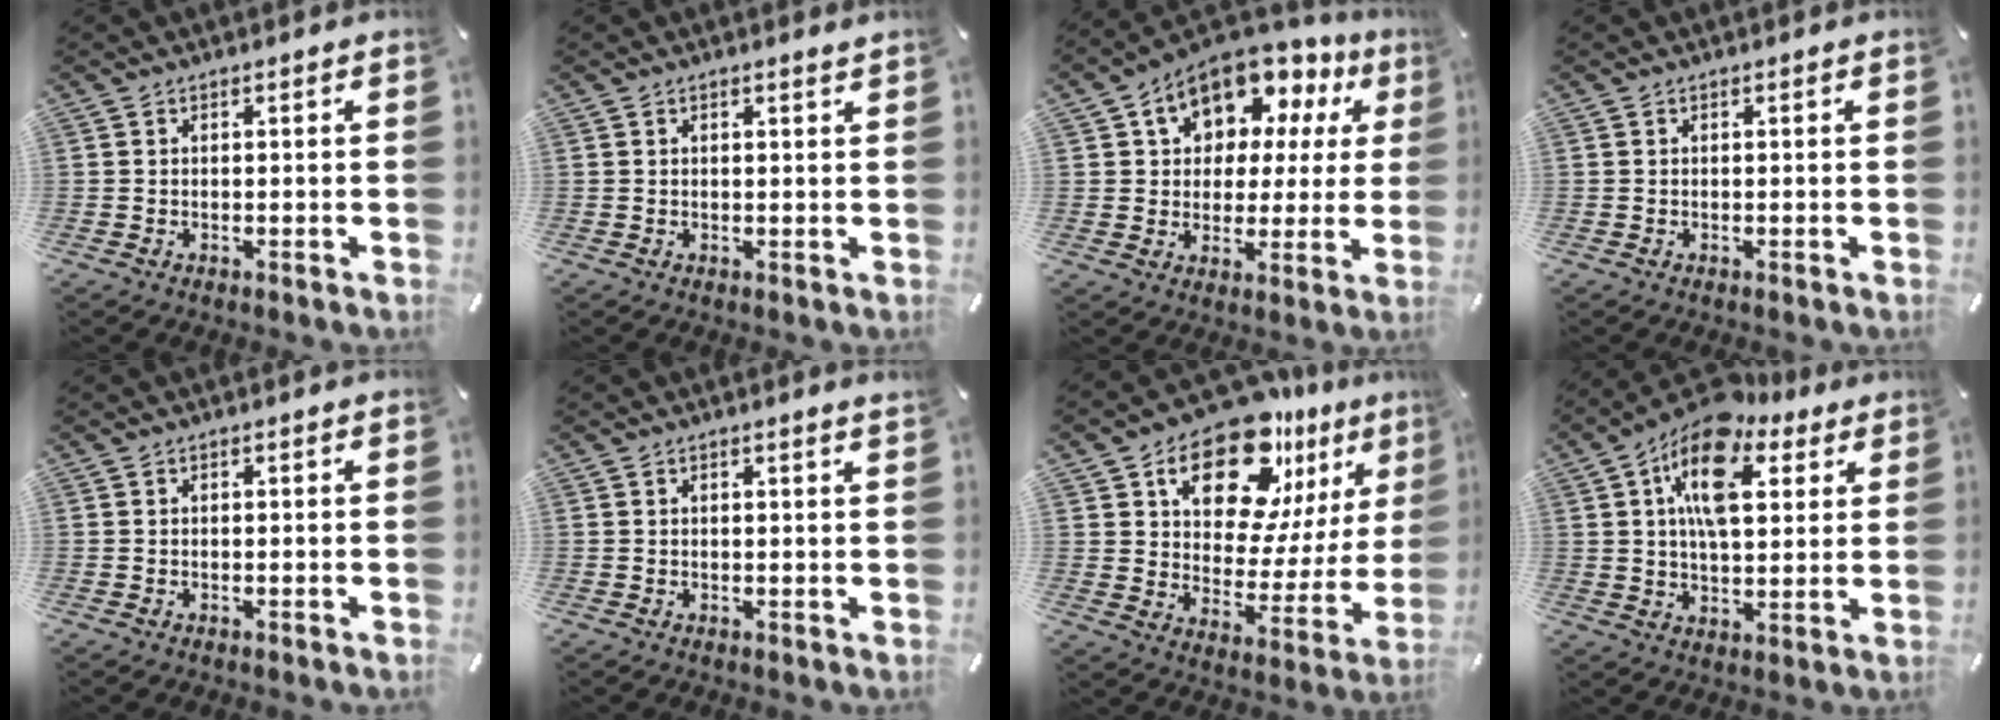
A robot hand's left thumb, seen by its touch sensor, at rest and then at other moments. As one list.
[{"total": 0.9, "force": [0.7, 0.0, 0.6], "torque": [-0.010, -0.001, 0.012]}, {"total": 12.6, "force": [7.5, 8.7, 5.1], "torque": [-0.089, -0.052, 0.139]}, {"total": 0.0}, {"total": 0.0}, {"total": 0.9, "force": [0.6, -0.1, 0.6], "torque": [-0.011, -0.002, 0.011]}, {"total": 19.5, "force": [14.1, 9.7, 9.4], "torque": [-0.147, -0.106, 0.243]}, {"total": 16.7, "force": [7.9, 9.1, 11.6], "torque": [-0.200, -0.027, 0.135]}]